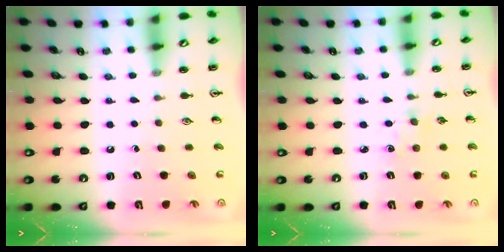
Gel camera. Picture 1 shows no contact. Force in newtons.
{"total": 3.0, "press": 3.0, "slide": 0.5}